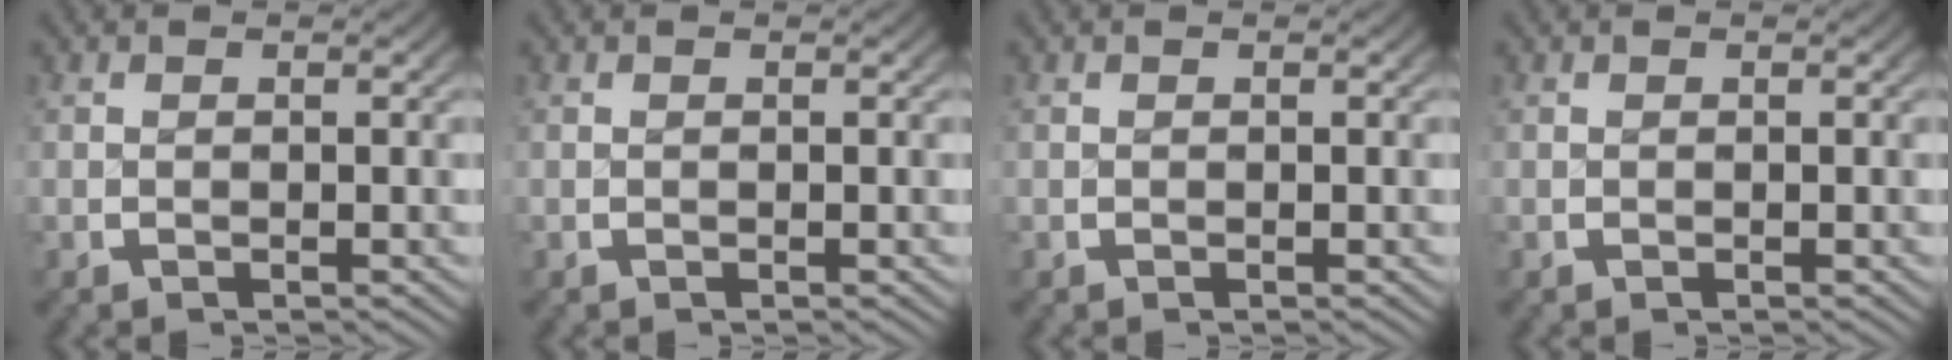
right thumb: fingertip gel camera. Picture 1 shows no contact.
{"total": 0.0}
{"total": 0.0}
{"total": 0.0}